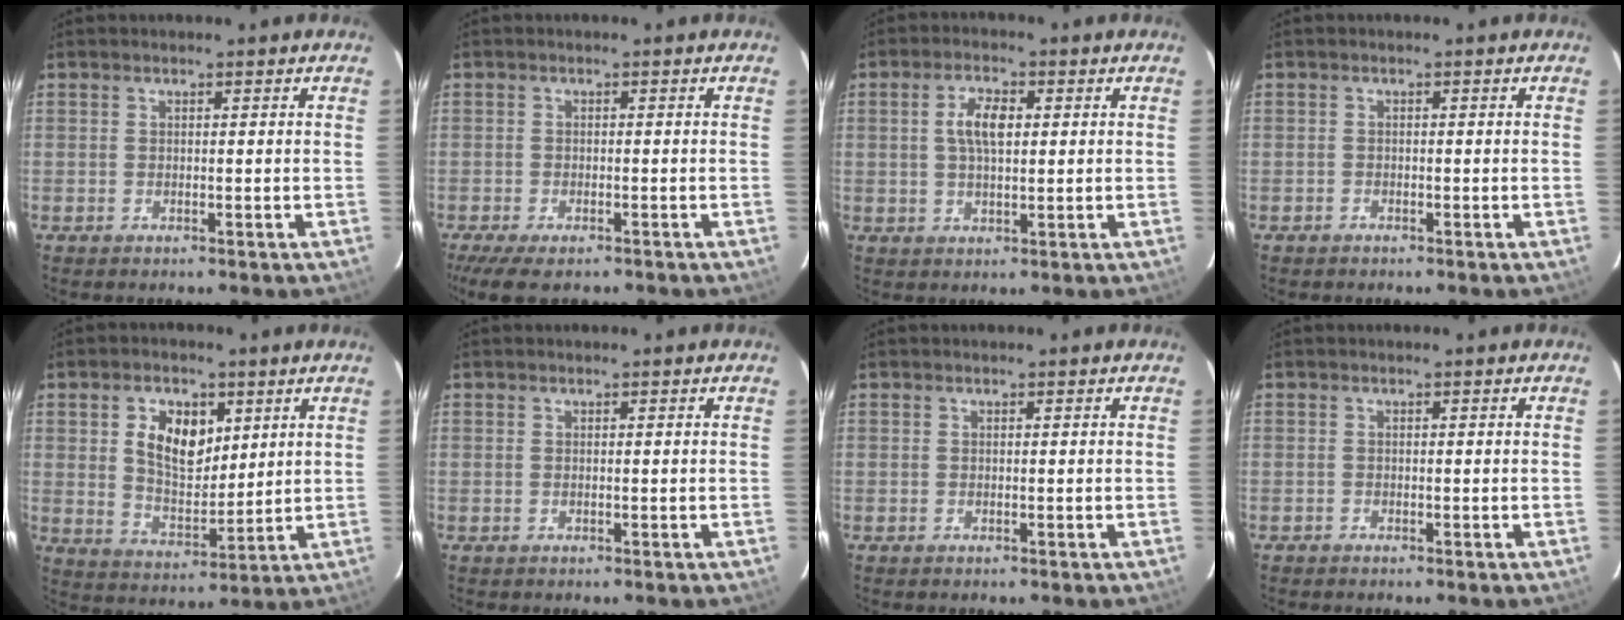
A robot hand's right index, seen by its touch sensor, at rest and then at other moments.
{"total": 8.2, "force": [-6.3, 2.6, 4.7], "torque": [-0.108, -0.032, -0.106]}
{"total": 5.3, "force": [1.0, 2.4, 4.7], "torque": [-0.087, 0.010, 0.020]}
{"total": 1.0, "force": [-0.8, 0.5, 0.0], "torque": [-0.004, 0.005, -0.014]}
{"total": 9.8, "force": [3.3, 6.1, 6.9], "torque": [-0.123, 0.010, 0.067]}
{"total": 0.0}
{"total": 0.0}
{"total": 0.6, "force": [-0.5, 0.2, 0.0], "torque": [-0.001, 0.003, -0.011]}